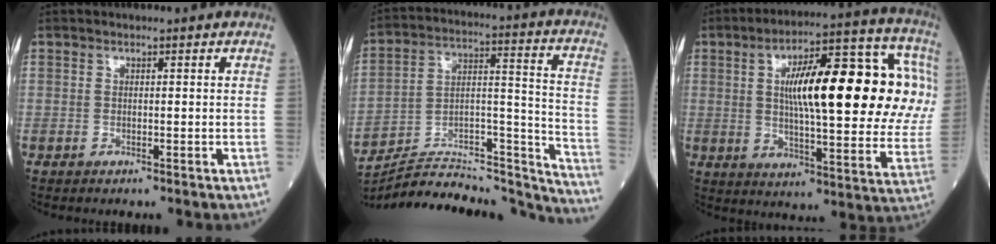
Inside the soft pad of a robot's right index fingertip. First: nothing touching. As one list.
[{"total": 28.4, "force": [-26.9, 3.5, 8.4], "torque": [-0.100, 0.031, -0.395]}, {"total": 25.2, "force": [4.8, 5.6, 24.0], "torque": [-0.302, 0.047, 0.069]}]